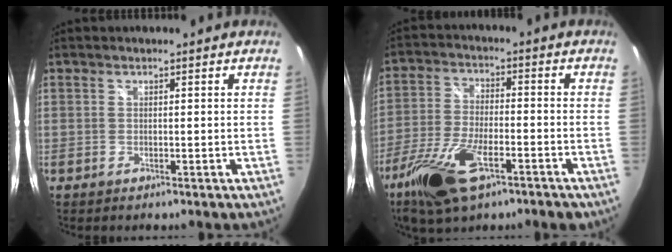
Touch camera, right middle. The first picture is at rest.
{"total": 14.7, "force": [-8.6, 5.8, 10.4], "torque": [-0.228, -0.033, -0.163]}